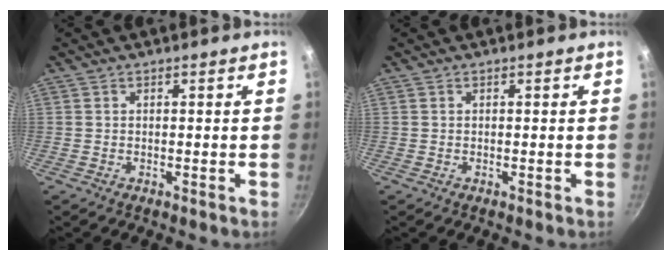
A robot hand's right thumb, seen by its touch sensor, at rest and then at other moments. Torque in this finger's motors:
{"motor_torque": [-0.01, 0.01, -0.15, -0.14, 0.00]}